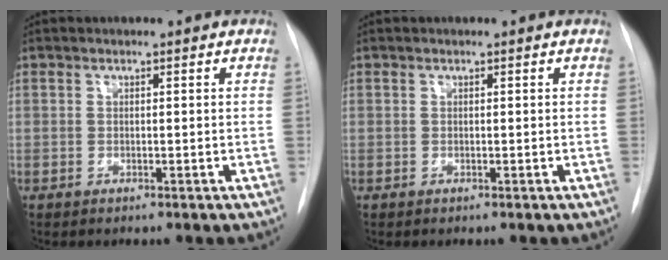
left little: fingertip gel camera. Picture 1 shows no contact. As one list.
[{"total": 0.0}]